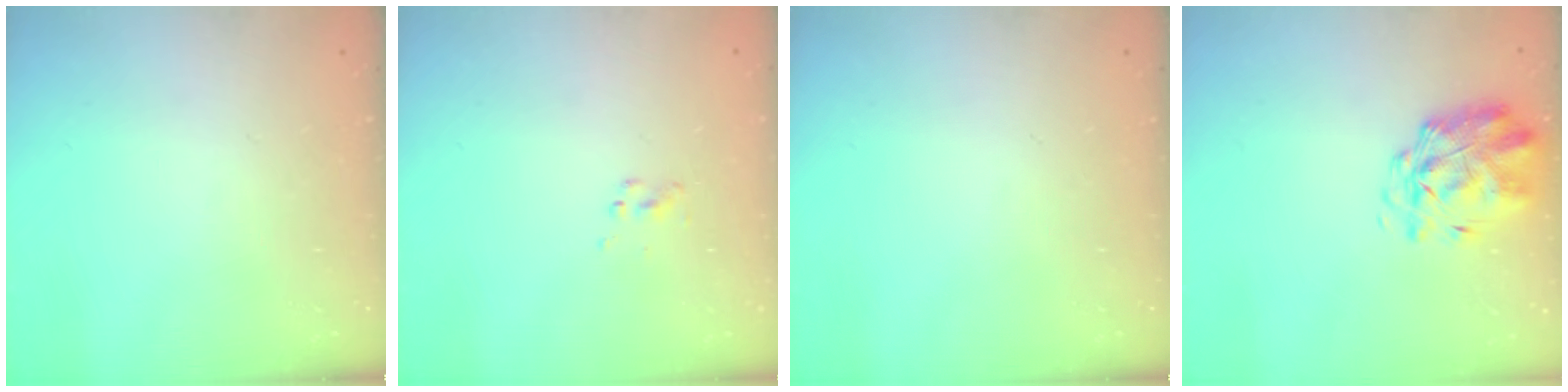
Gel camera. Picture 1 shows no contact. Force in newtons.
{"total": 1.5, "press": 1.5, "slide": 0.1}
{"total": 0.0}
{"total": 1.9, "press": 1.7, "slide": 0.9}